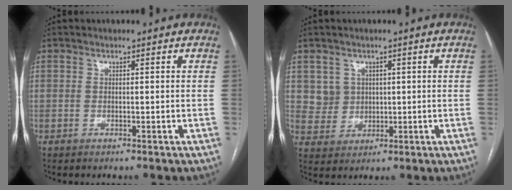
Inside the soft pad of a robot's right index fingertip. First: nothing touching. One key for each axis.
{"total": 4.3, "fx": 1.5, "fy": 4.0, "fz": 0.2, "tx": -0.003, "ty": 0.010, "tz": 0.035}